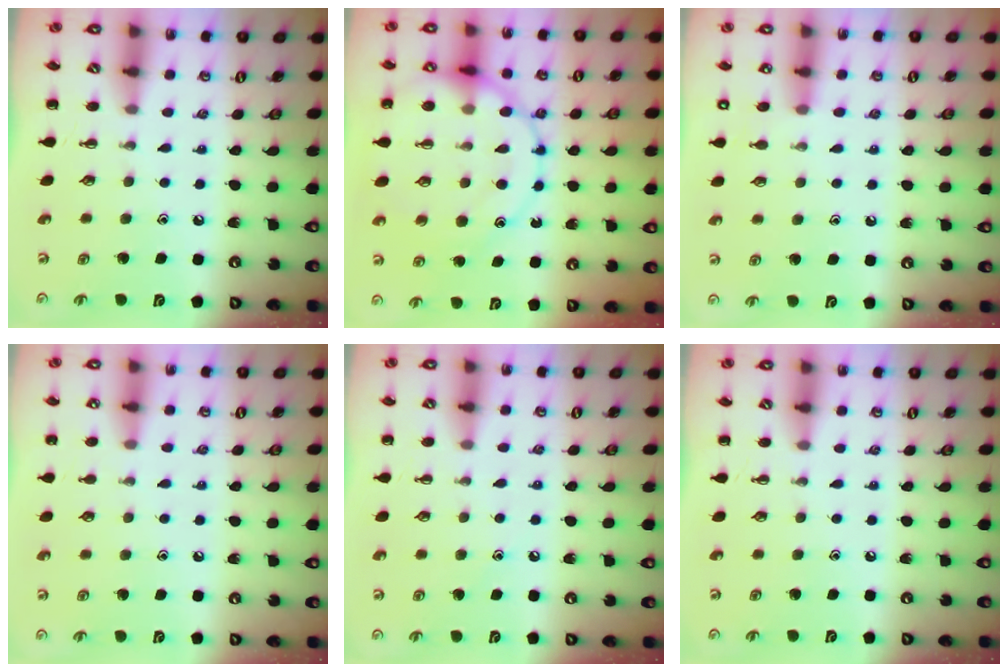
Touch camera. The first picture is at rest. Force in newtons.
{"total": 19.6, "press": 19.5, "slide": 2.3}
{"total": 6.8, "press": 6.6, "slide": 1.9}
{"total": 3.3, "press": 3.1, "slide": 1.2}
{"total": 5.5, "press": 5.3, "slide": 1.6}
{"total": 0.0}